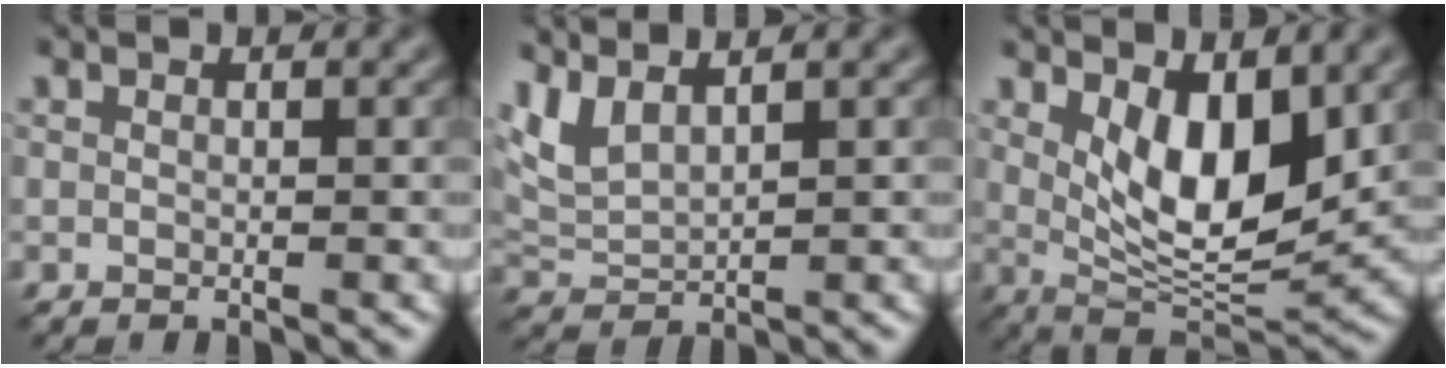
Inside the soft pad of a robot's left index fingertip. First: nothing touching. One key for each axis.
{"total": 3.3, "fx": 2.4, "fy": 1.0, "fz": 2.1, "tx": -0.059, "ty": 0.005, "tz": 0.055}
{"total": 7.4, "fx": 2.0, "fy": 3.2, "fz": 6.4, "tx": -0.110, "ty": -0.019, "tz": 0.040}